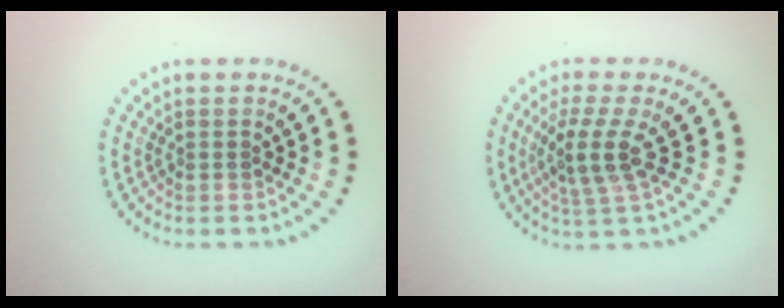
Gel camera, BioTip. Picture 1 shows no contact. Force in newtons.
{"total": 3.4, "press": 2.8, "slide": 1.9}